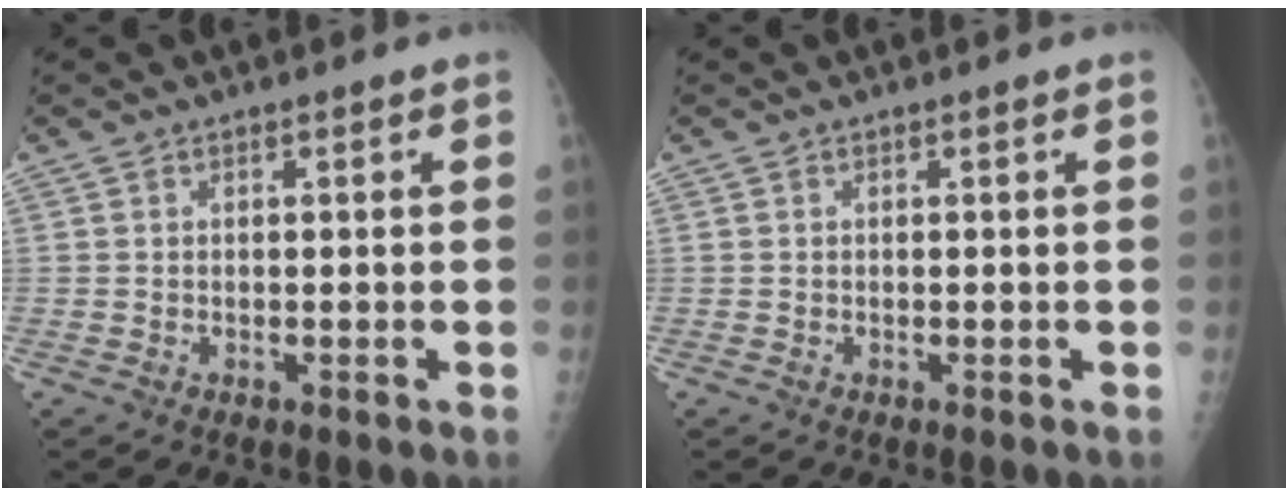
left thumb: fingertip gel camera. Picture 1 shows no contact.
{"total": 0.0}